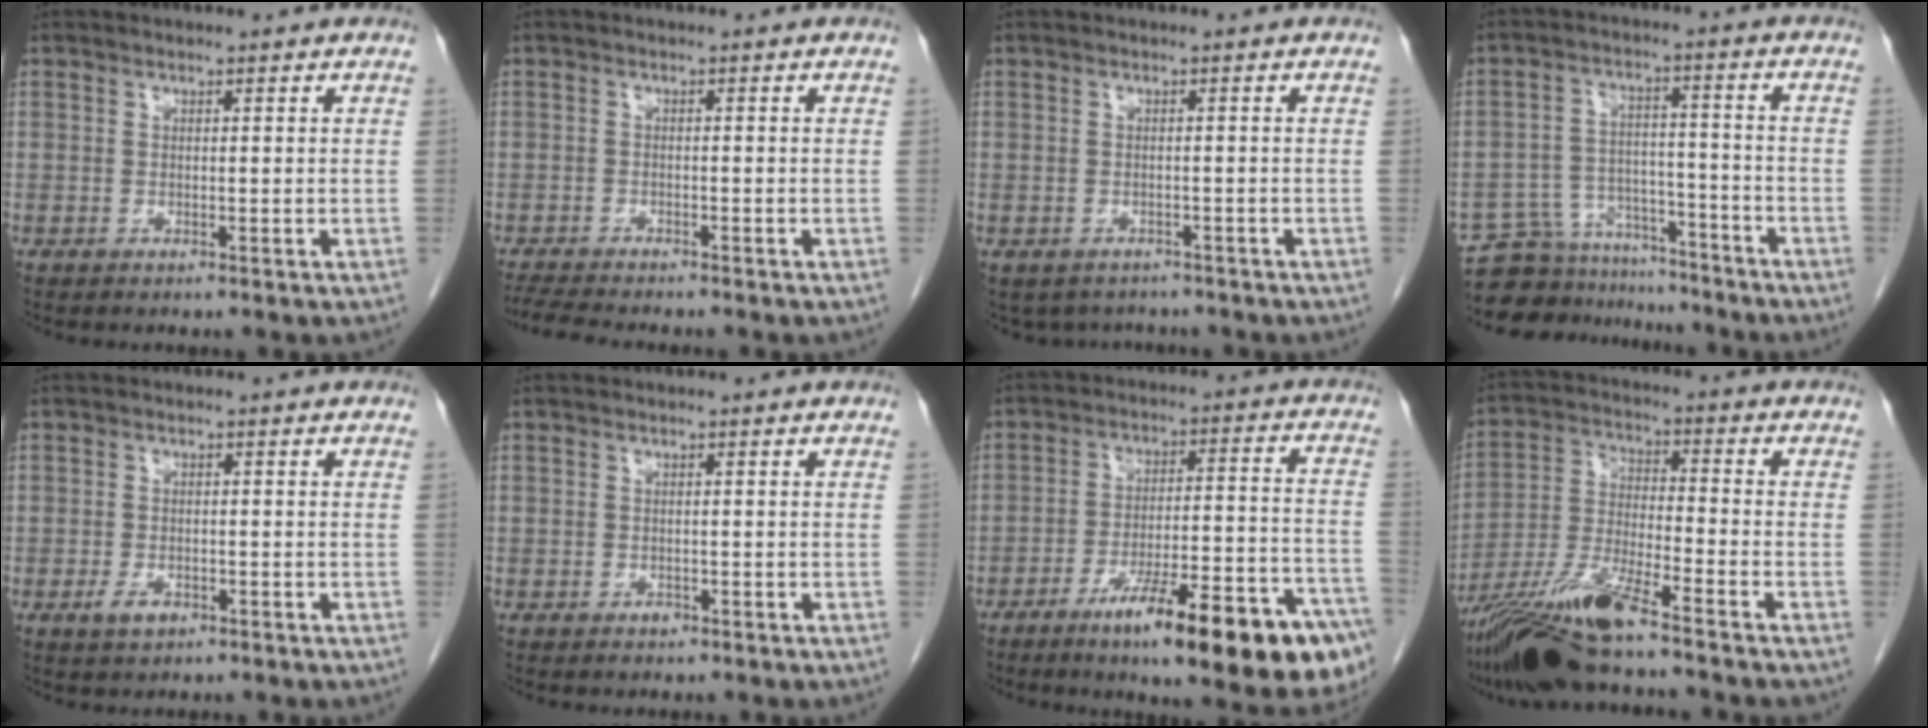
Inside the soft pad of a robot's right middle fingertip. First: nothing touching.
{"total": 6.3, "force": [-5.7, 0.5, 2.6], "torque": [-0.045, -0.014, -0.092]}
{"total": 5.2, "force": [-4.4, 2.7, 0.7], "torque": [0.000, 0.002, -0.055]}
{"total": 11.8, "force": [-11.0, 4.2, 0.7], "torque": [-0.015, 0.034, -0.174]}
{"total": 2.3, "force": [-1.2, 1.2, 1.5], "torque": [-0.030, 0.001, -0.016]}
{"total": 0.9, "force": [-0.6, 0.5, 0.4], "torque": [-0.007, 0.001, -0.007]}
{"total": 21.2, "force": [-13.1, 2.9, 16.5], "torque": [-0.159, 0.020, -0.192]}
{"total": 12.3, "force": [-9.5, 0.2, 7.8], "torque": [-0.162, -0.021, -0.177]}